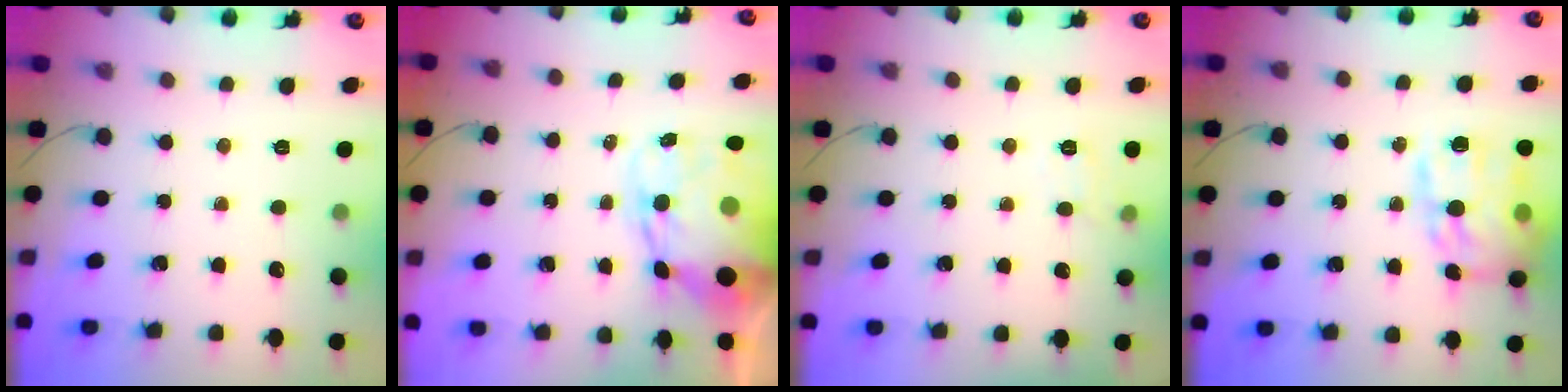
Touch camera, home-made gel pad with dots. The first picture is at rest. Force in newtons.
{"total": 13.9, "press": 13.4, "slide": 3.8}
{"total": 7.1, "press": 6.9, "slide": 1.5}
{"total": 19.3, "press": 19.2, "slide": 1.8}